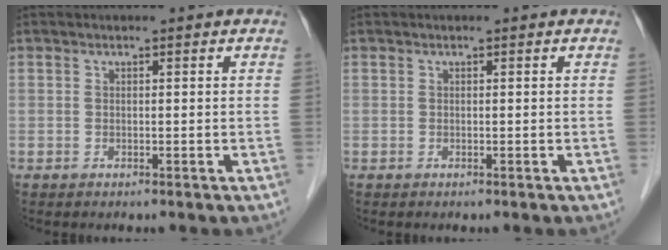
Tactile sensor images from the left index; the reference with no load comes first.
{"total": 0.0}